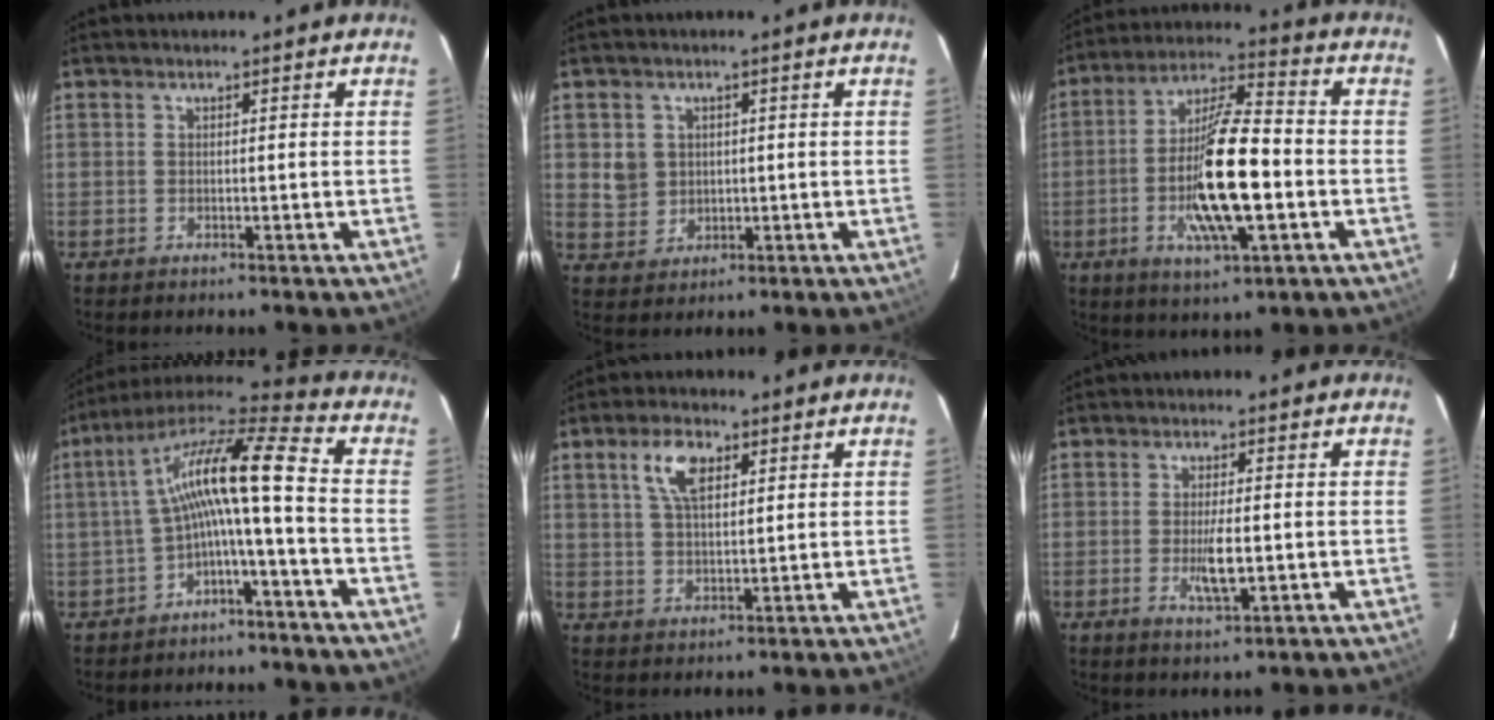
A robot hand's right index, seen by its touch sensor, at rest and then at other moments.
{"total": 4.9, "force": [0.9, 4.6, 1.3], "torque": [-0.027, 0.007, 0.026]}
{"total": 16.2, "force": [-3.8, 4.0, 15.3], "torque": [-0.292, -0.005, -0.073]}
{"total": 13.6, "force": [-2.0, 1.2, 13.4], "torque": [-0.258, 0.022, -0.042]}
{"total": 6.8, "force": [3.1, 3.3, 5.1], "torque": [-0.098, 0.013, 0.057]}
{"total": 5.2, "force": [-1.0, 1.3, 4.9], "torque": [-0.092, -0.010, -0.016]}